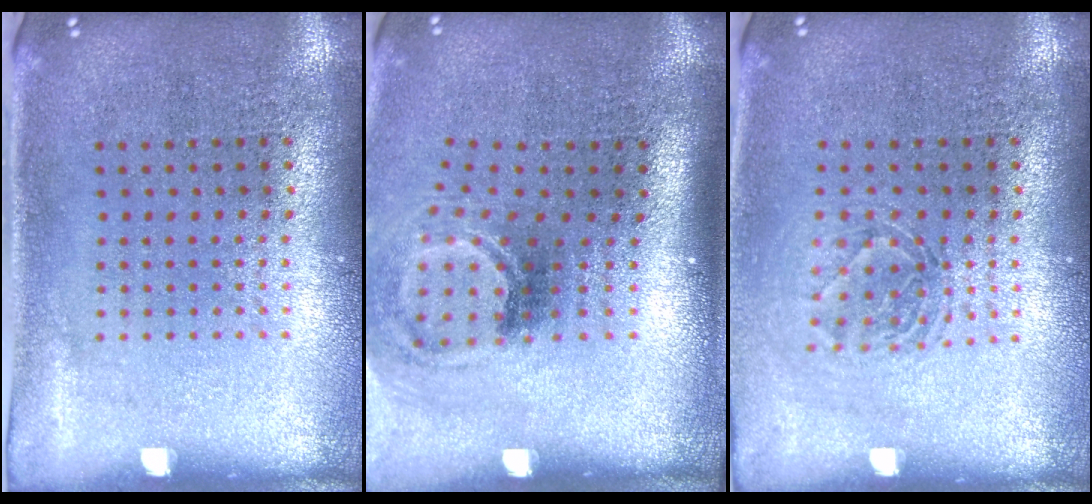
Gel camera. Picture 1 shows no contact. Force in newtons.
{"total": 2.1, "press": 1.3, "slide": 1.6}
{"total": 1.2, "press": 1.1, "slide": 0.6}